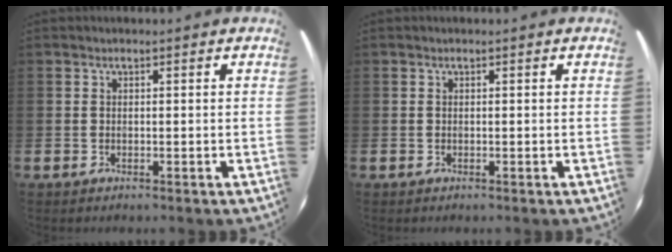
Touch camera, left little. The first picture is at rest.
{"total": 0.0}